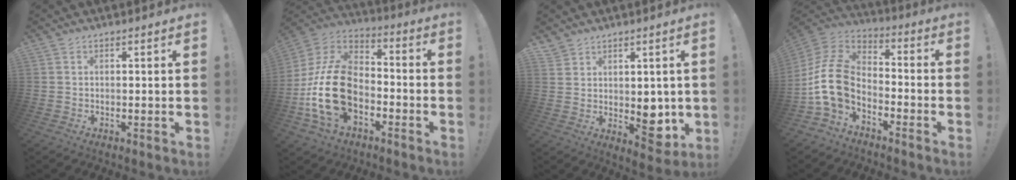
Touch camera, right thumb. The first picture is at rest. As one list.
[{"total": 22.0, "force": [-6.0, 14.4, 15.6], "torque": [-0.306, 0.038, -0.090]}, {"total": 7.9, "force": [1.1, 6.4, 4.5], "torque": [-0.035, -0.020, 0.033]}, {"total": 14.9, "force": [-4.5, 10.1, 10.0], "torque": [-0.195, 0.023, -0.074]}]